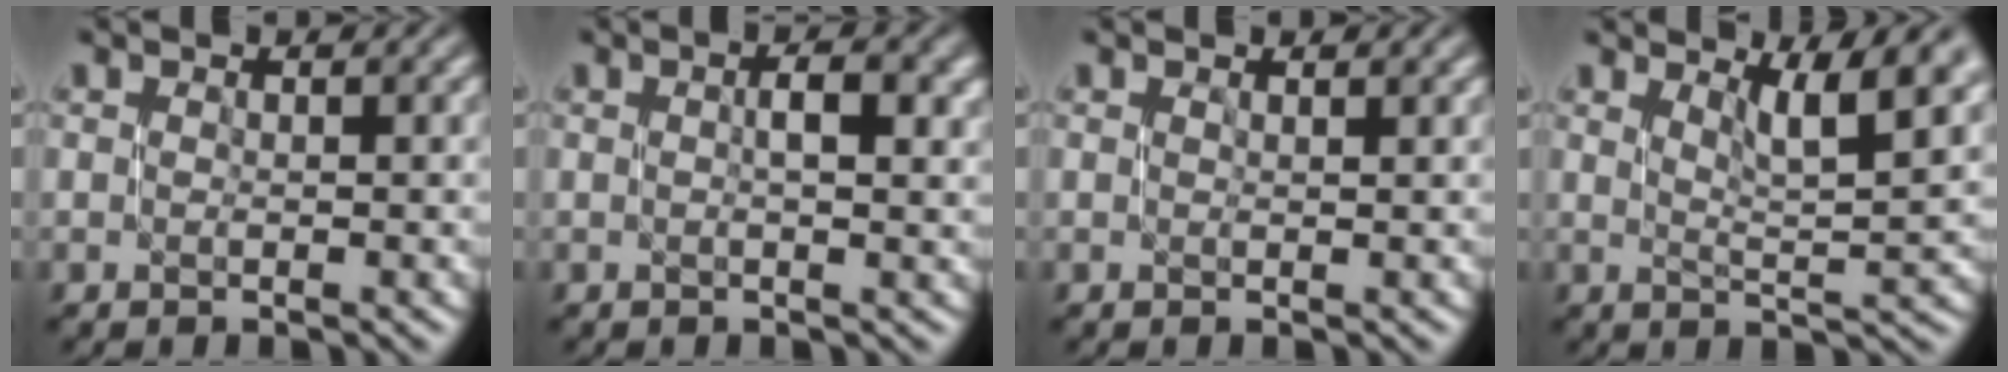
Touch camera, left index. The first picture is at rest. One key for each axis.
{"total": 3.5, "fx": 0.5, "fy": 1.1, "fz": 3.3, "tx": -0.043, "ty": 0.009, "tz": 0.008}
{"total": 0.6, "fx": 0.5, "fy": 0.2, "fz": 0.3, "tx": -0.001, "ty": 0.001, "tz": 0.008}
{"total": 6.3, "fx": 3.4, "fy": 1.6, "fz": 5.1, "tx": -0.066, "ty": 0.001, "tz": 0.063}